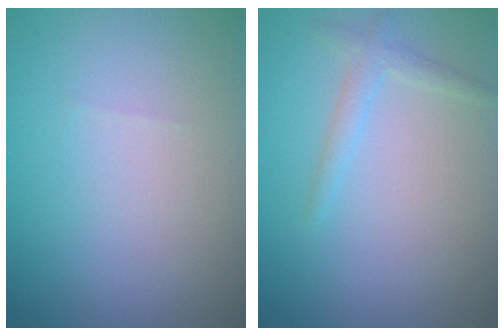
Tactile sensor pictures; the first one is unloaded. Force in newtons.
{"total": 1.5, "press": 1.5, "slide": 0.1}